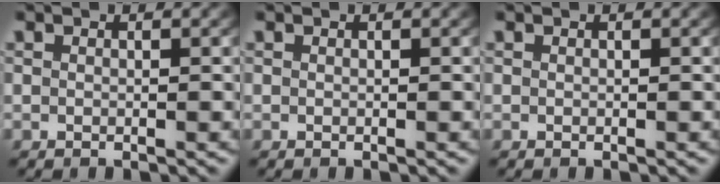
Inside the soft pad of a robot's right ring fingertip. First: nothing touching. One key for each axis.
{"total": 0.0}
{"total": 0.0}